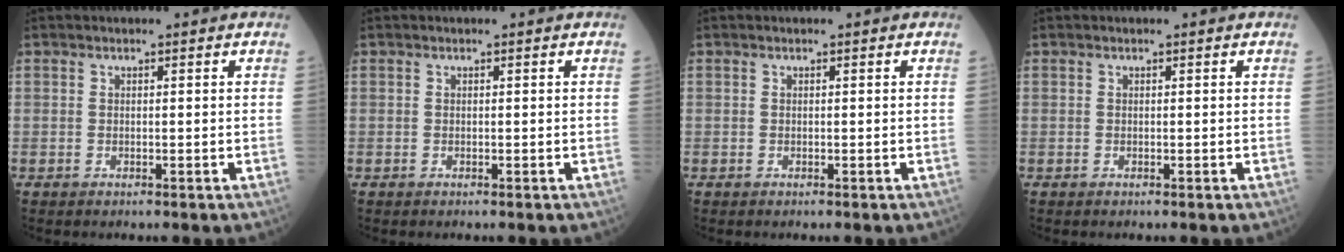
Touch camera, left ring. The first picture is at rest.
{"total": 0.0}
{"total": 0.0}
{"total": 0.0}